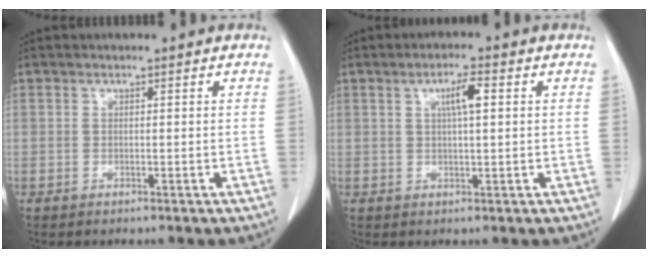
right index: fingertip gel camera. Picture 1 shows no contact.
{"total": 3.9, "force": [1.1, 0.5, 3.7], "torque": [-0.064, 0.005, 0.019]}